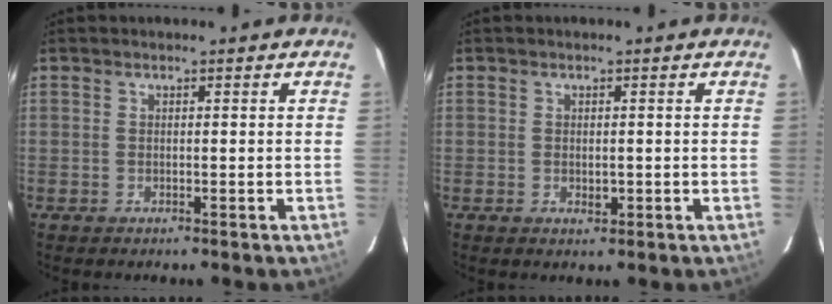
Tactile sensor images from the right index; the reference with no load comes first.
{"total": 1.2, "force": [-0.1, 0.7, 0.9], "torque": [-0.016, -0.002, 0.001]}